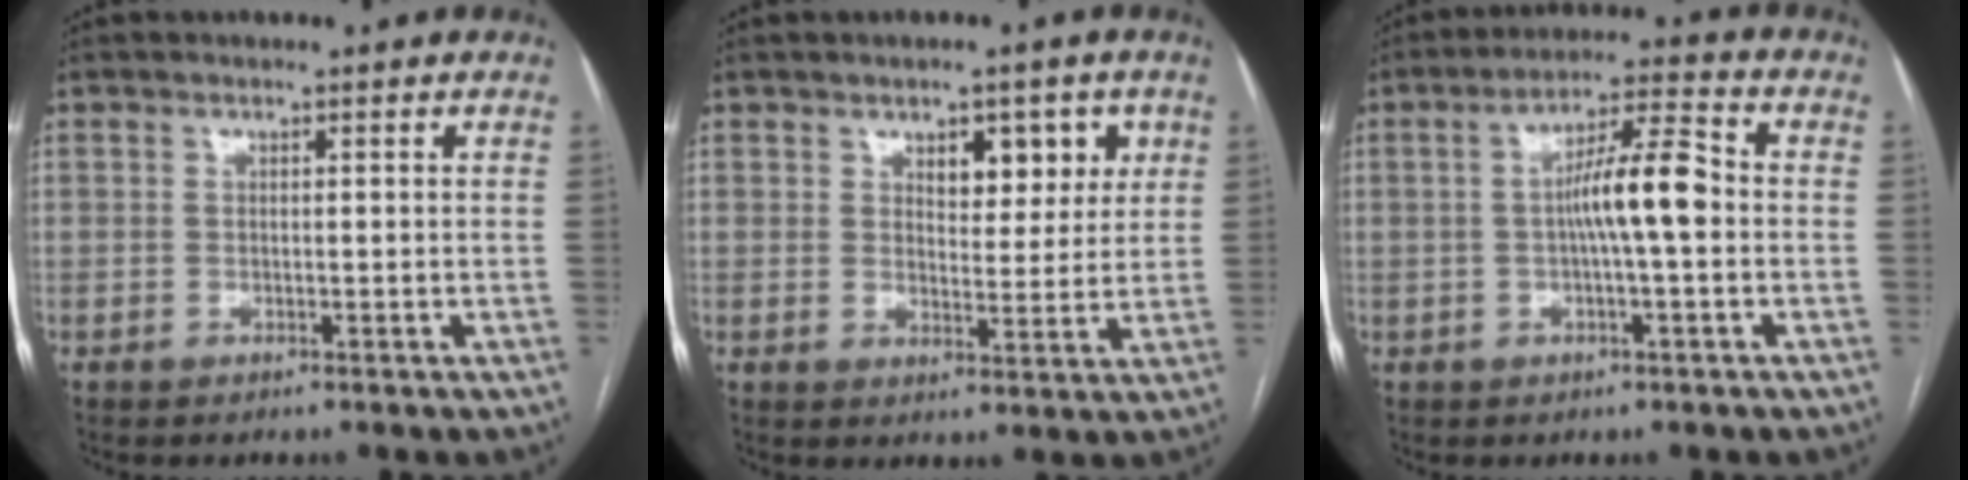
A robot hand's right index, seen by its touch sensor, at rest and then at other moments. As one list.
[{"total": 6.2, "force": [2.9, 3.2, 4.5], "torque": [-0.053, 0.004, 0.042]}, {"total": 8.5, "force": [-0.4, 0.9, 8.4], "torque": [-0.149, 0.020, -0.011]}]